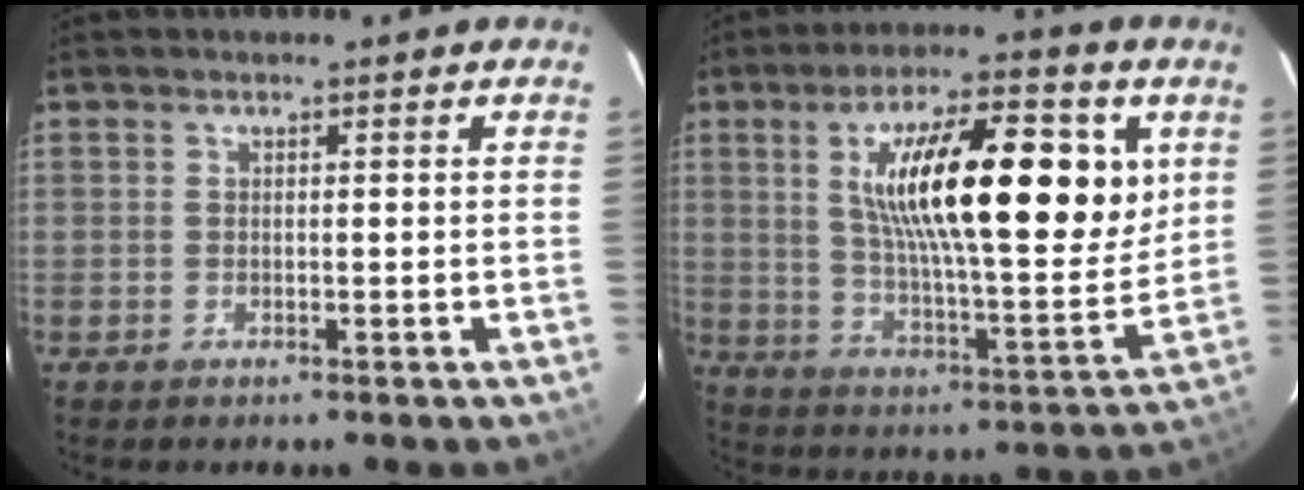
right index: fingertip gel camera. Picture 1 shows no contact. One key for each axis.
{"total": 24.2, "fx": 7.5, "fy": 7.2, "fz": 21.8, "tx": -0.354, "ty": 0.008, "tz": 0.119}